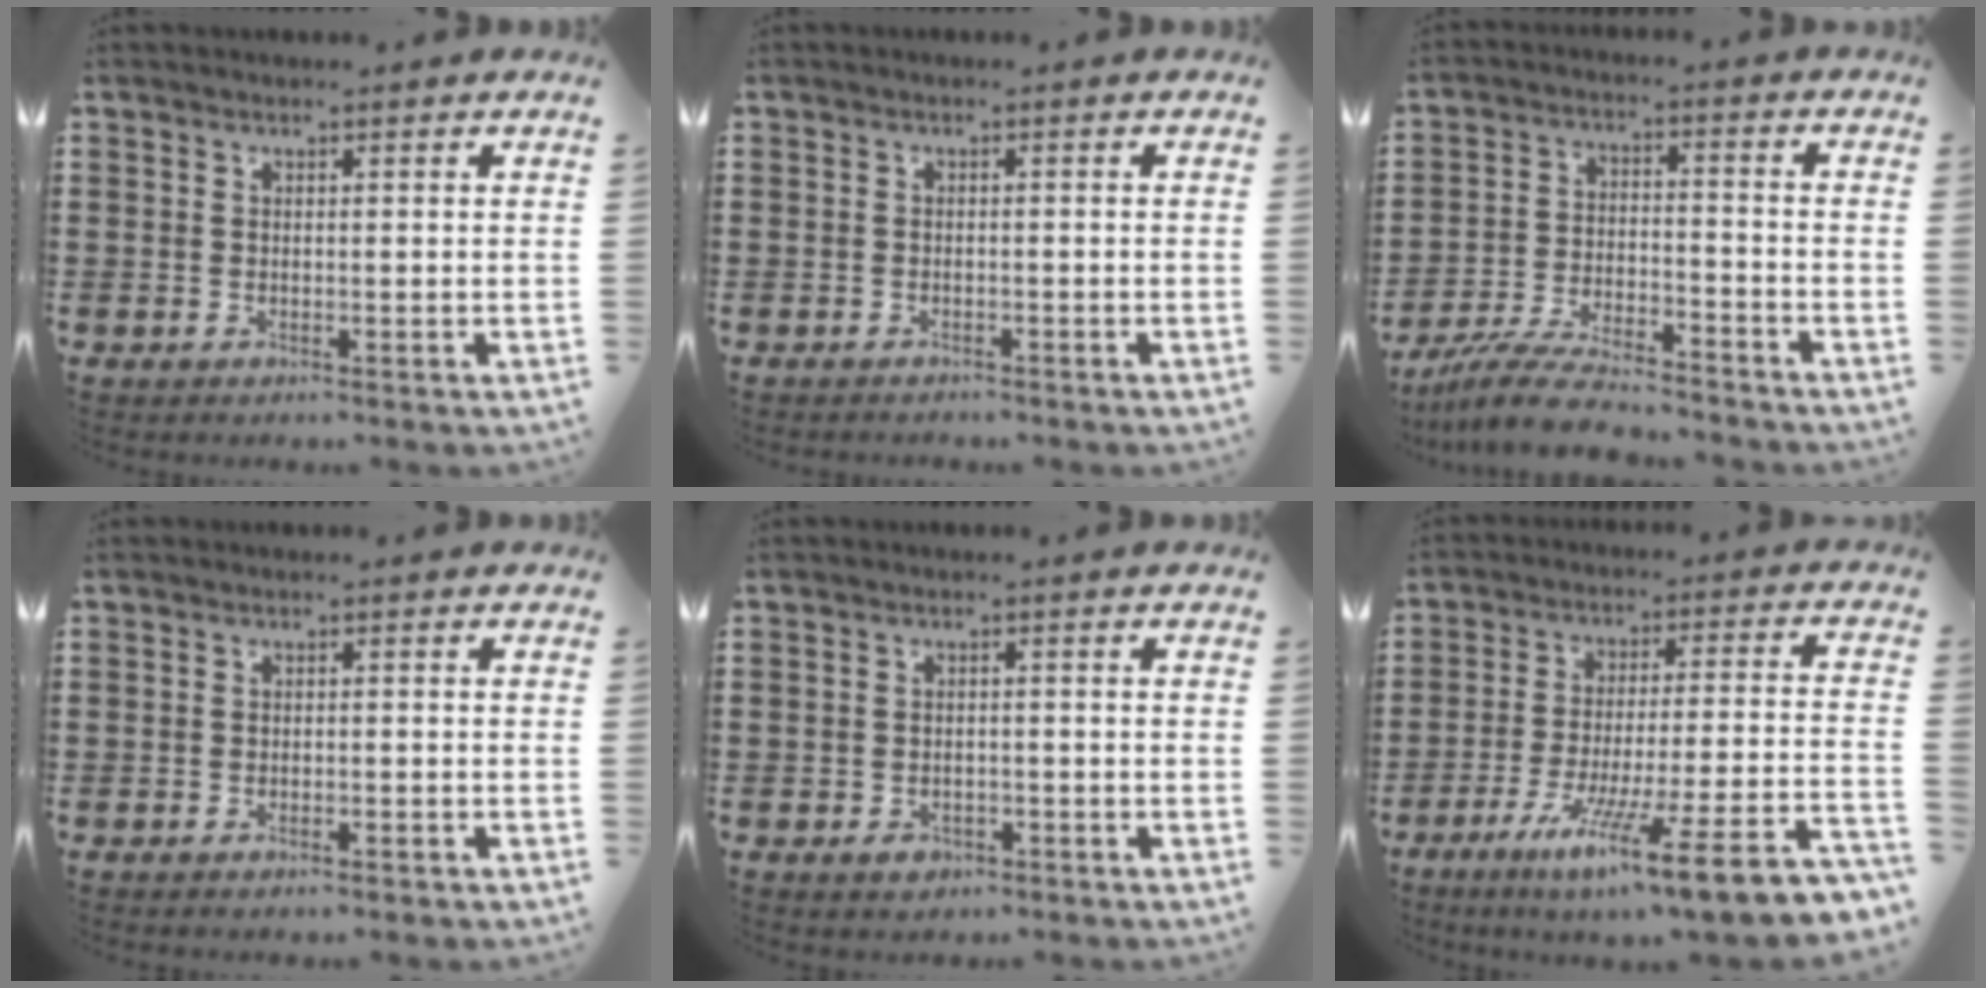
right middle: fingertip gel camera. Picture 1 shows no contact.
{"total": 0.9, "force": [-0.8, 0.2, -0.3], "torque": [0.004, 0.006, -0.021]}
{"total": 7.9, "force": [-7.3, 0.9, 2.9], "torque": [-0.062, 0.010, -0.143]}
{"total": 0.8, "force": [-0.7, 0.2, 0.3], "torque": [-0.008, -0.001, -0.014]}
{"total": 1.5, "force": [-1.0, 1.0, 0.5], "torque": [-0.013, 0.002, -0.021]}
{"total": 12.8, "force": [-9.0, 0.2, 9.1], "torque": [-0.151, 0.004, -0.164]}